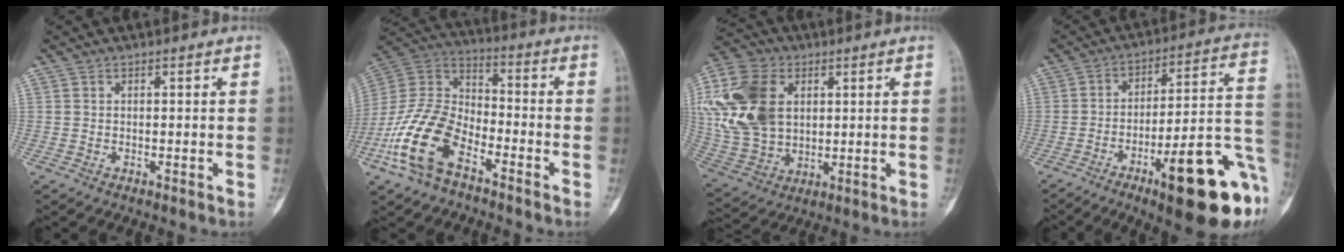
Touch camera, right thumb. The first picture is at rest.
{"total": 16.6, "force": [-8.4, 9.0, 11.1], "torque": [-0.224, 0.054, -0.172]}
{"total": 20.0, "force": [4.4, 14.0, 13.6], "torque": [-0.285, -0.002, 0.087]}
{"total": 23.0, "force": [-9.3, 5.2, 20.4], "torque": [-0.224, 0.045, -0.128]}